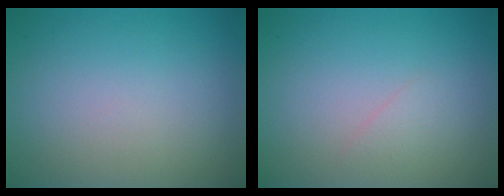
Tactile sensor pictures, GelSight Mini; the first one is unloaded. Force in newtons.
{"total": 0.8, "press": 0.8, "slide": 0.0}